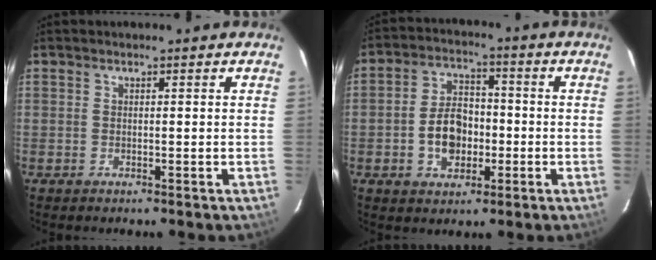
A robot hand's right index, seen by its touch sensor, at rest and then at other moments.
{"total": 8.7, "force": [-2.1, 5.9, 6.0], "torque": [-0.115, 0.021, -0.029]}